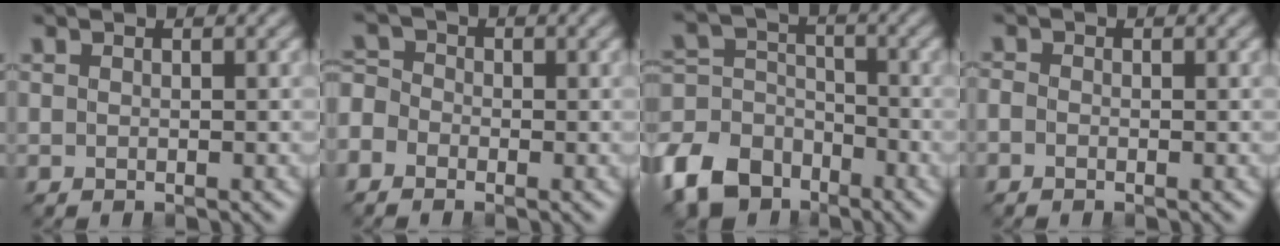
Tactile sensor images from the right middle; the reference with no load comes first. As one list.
[{"total": 3.2, "force": [-1.8, 2.3, 1.3], "torque": [-0.025, 0.009, -0.044]}, {"total": 9.0, "force": [-5.7, 5.9, 3.7], "torque": [-0.079, -0.003, -0.116]}, {"total": 1.0, "force": [-0.6, 0.7, 0.5], "torque": [-0.011, 0.004, -0.014]}]